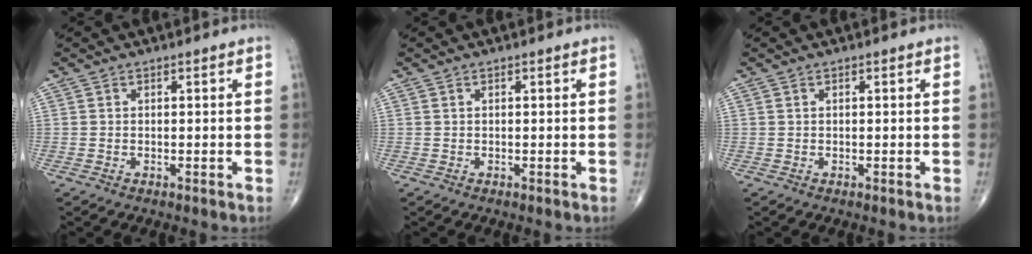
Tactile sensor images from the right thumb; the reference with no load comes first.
{"total": 0.0}
{"total": 0.0}